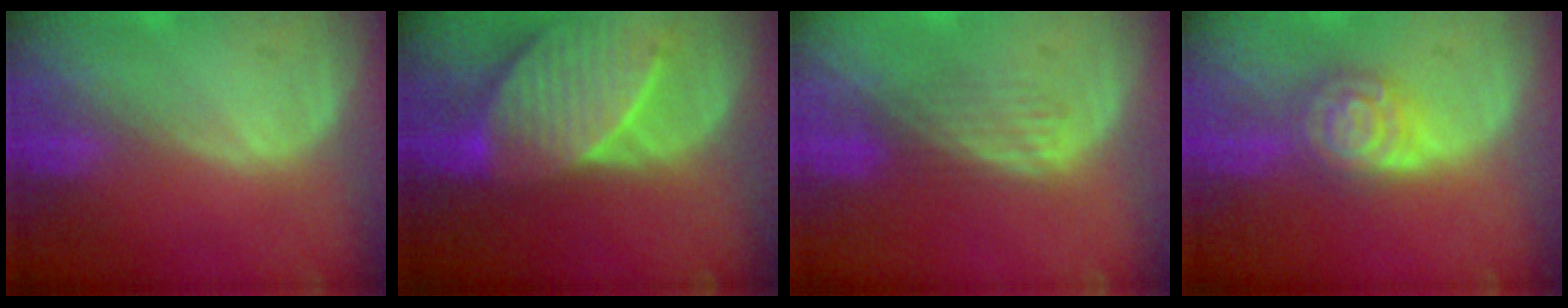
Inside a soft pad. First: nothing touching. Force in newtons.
{"total": 9.5, "press": 8.6, "slide": 3.8}
{"total": 3.8, "press": 3.2, "slide": 2.0}
{"total": 6.2, "press": 6.2, "slide": 0.4}